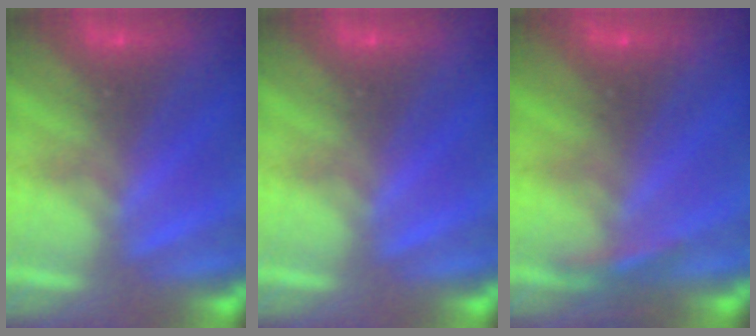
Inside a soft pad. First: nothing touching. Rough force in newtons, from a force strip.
{"total": 0.0}
{"total": 3.0}